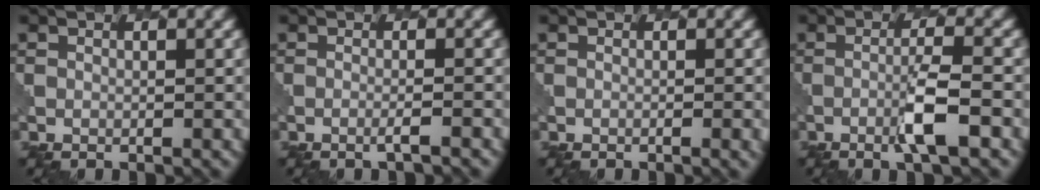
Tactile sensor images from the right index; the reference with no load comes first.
{"total": 1.1, "force": [-0.5, 0.1, 1.0], "torque": [-0.006, 0.005, -0.016]}
{"total": 1.4, "force": [-0.3, 0.4, 1.3], "torque": [-0.009, 0.002, -0.008]}
{"total": 3.3, "force": [-1.1, 0.1, 3.1], "torque": [-0.056, 0.008, -0.024]}